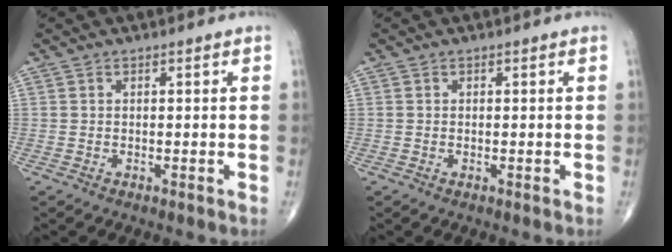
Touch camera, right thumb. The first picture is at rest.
{"total": 0.0}